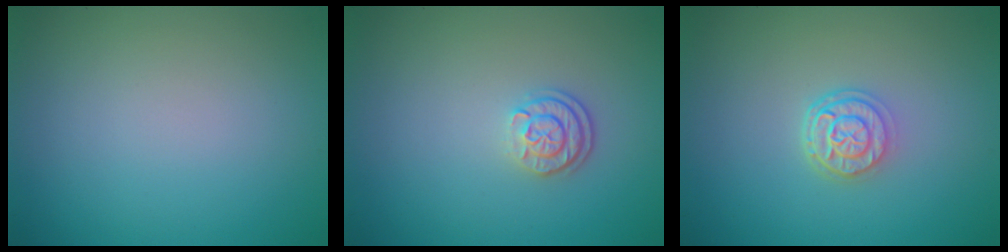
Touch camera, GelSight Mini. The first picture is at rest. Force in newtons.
{"total": 2.3, "press": 1.7, "slide": 1.4}
{"total": 2.8, "press": 2.1, "slide": 1.8}